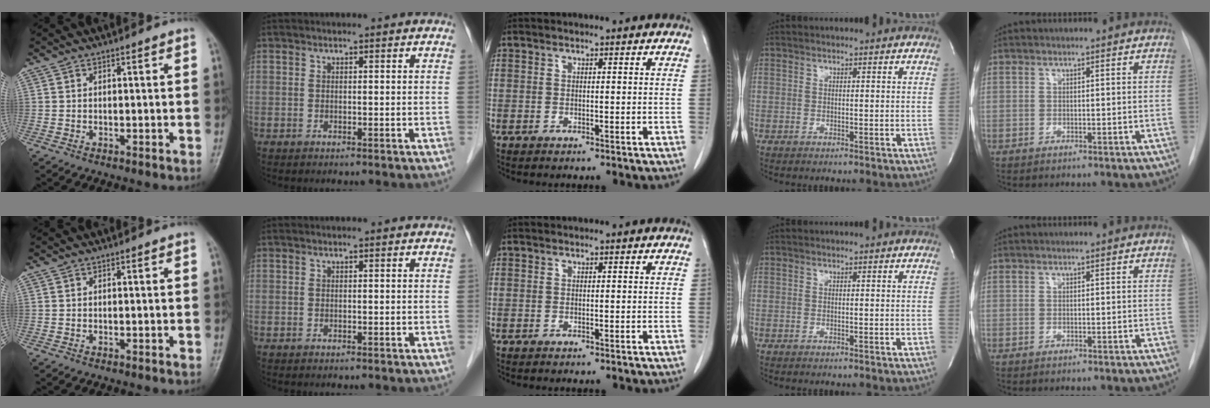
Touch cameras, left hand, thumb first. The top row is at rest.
{}